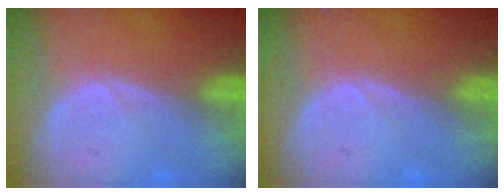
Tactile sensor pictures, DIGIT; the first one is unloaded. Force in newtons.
{"total": 0.0}